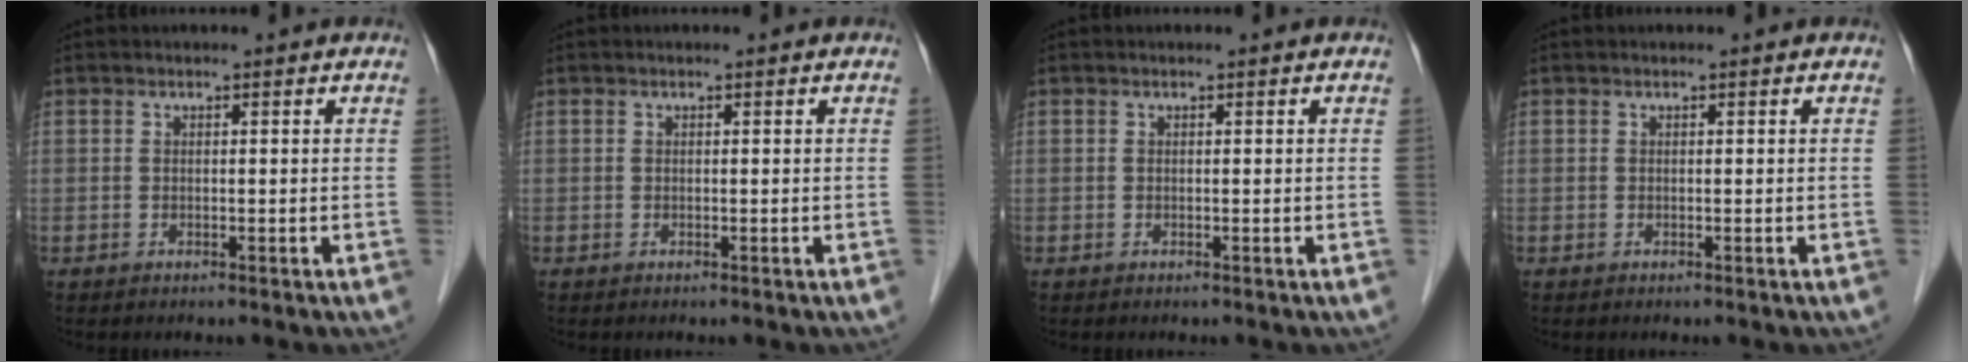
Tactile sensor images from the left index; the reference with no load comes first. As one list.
[{"total": 0.0}, {"total": 0.0}, {"total": 0.0}]